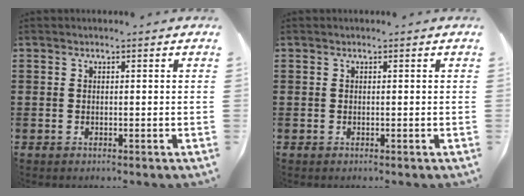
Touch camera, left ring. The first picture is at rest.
{"total": 0.0}